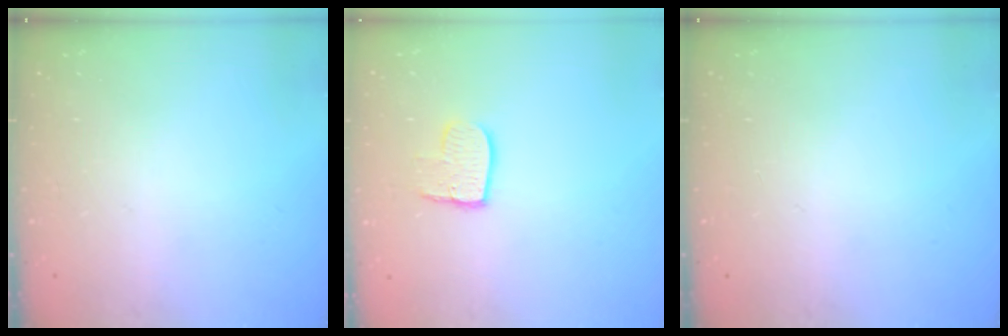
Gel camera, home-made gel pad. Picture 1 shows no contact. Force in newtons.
{"total": 8.0, "press": 8.0, "slide": 0.7}
{"total": 0.0}